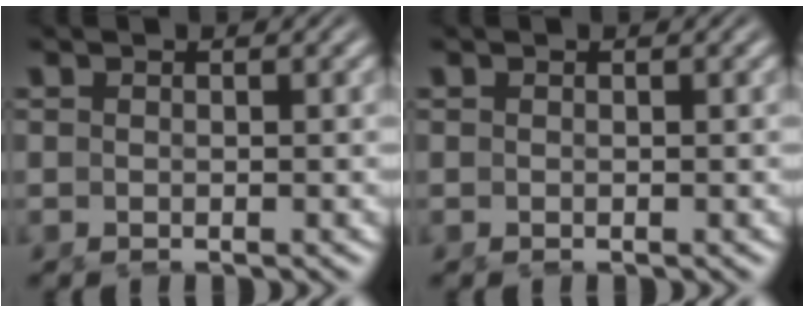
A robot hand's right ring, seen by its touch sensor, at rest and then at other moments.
{"total": 0.0}